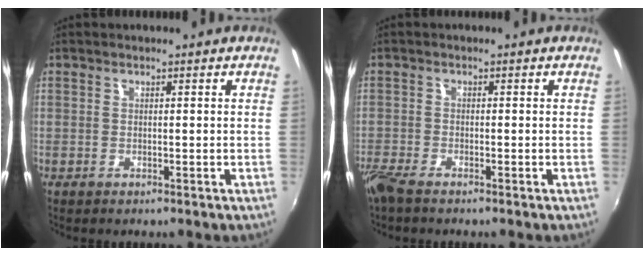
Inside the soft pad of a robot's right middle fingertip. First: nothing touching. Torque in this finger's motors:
{"motor_torque": [1.07, -1.07, 0.62, 0.21]}